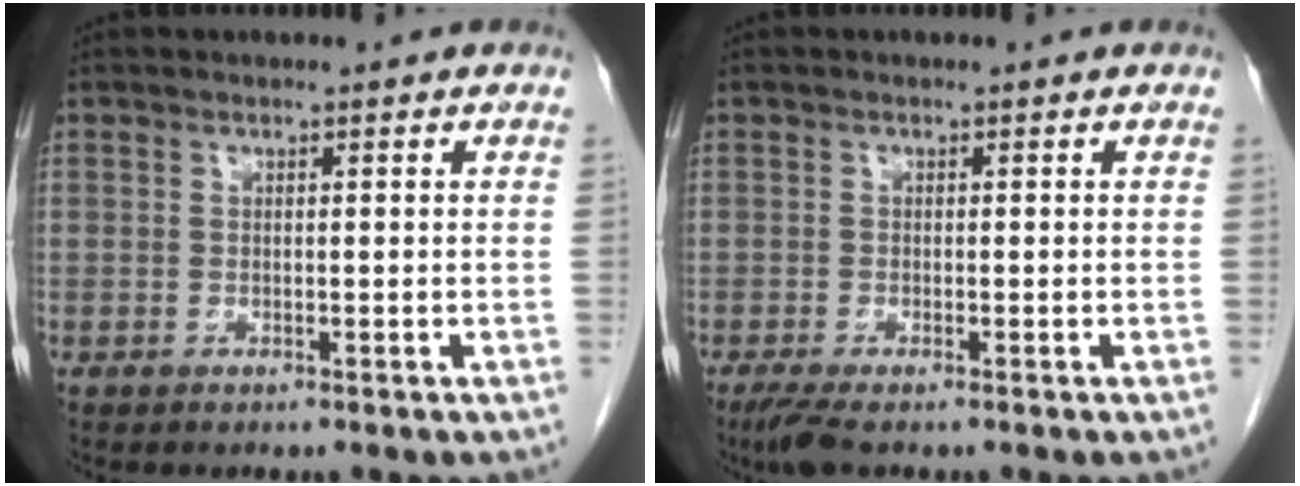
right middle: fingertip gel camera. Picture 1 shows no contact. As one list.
[{"total": 2.5, "force": [-1.8, 0.3, 1.8], "torque": [-0.040, -0.009, -0.036]}]